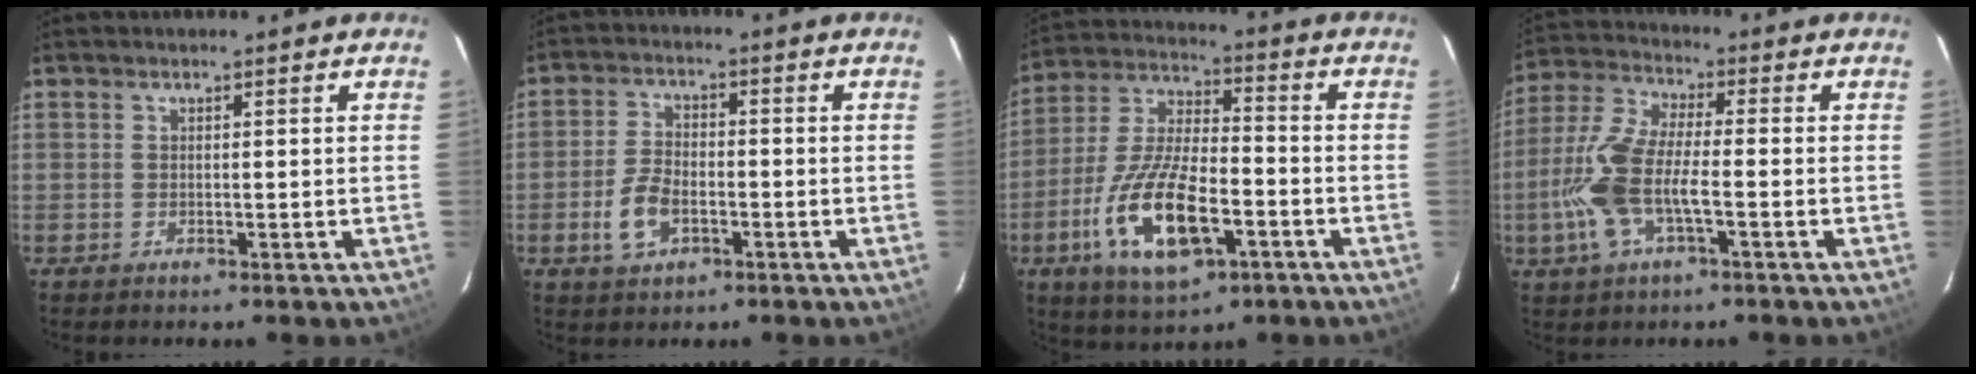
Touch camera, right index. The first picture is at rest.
{"total": 6.6, "force": [-2.6, 3.8, 4.7], "torque": [-0.102, 0.006, -0.045]}
{"total": 16.8, "force": [-6.7, 6.5, 13.9], "torque": [-0.294, -0.010, -0.120]}
{"total": 12.1, "force": [-3.5, 4.2, 10.8], "torque": [-0.243, 0.001, -0.072]}